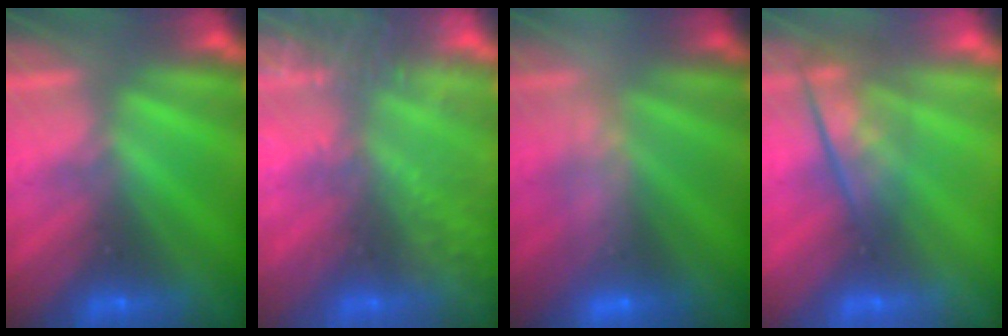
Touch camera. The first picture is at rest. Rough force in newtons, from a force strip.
{"total": 5.8}
{"total": 2.4}
{"total": 4.6}